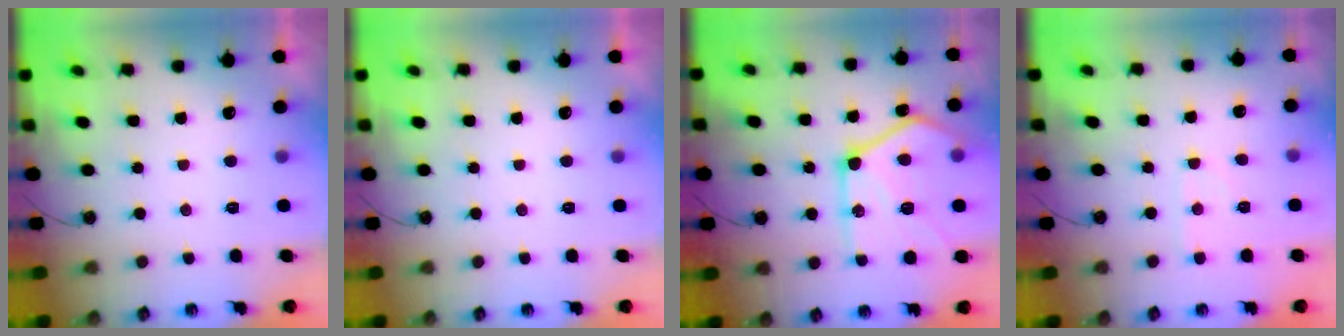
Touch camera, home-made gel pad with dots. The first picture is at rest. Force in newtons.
{"total": 0.0}
{"total": 24.2, "press": 24.1, "slide": 1.8}
{"total": 3.3, "press": 3.3, "slide": 0.5}